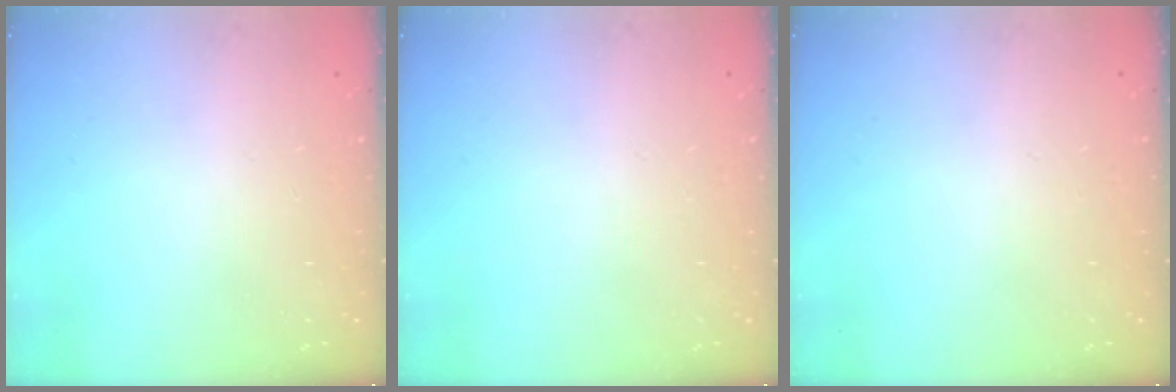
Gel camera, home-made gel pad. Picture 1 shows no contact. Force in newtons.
{"total": 0.0}
{"total": 0.0}